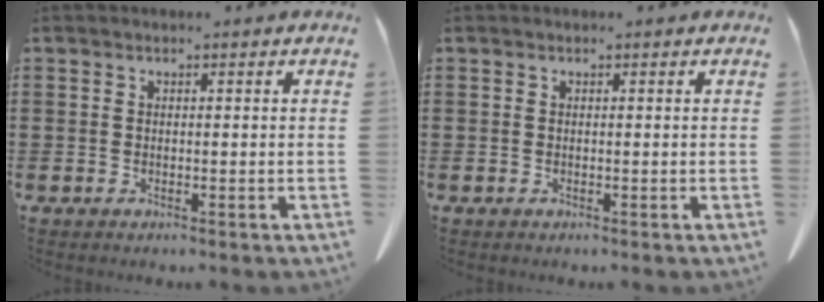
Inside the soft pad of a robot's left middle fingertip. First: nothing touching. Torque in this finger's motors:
{"motor_torque": [0.00, 0.00, 0.00, 0.00]}